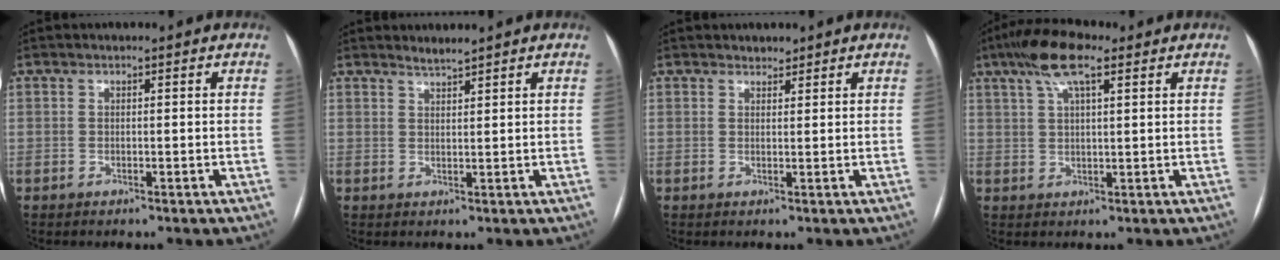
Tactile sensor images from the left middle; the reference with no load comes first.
{"total": 1.7, "force": [1.7, -0.4, 0.3], "torque": [-0.009, -0.002, 0.034]}
{"total": 1.3, "force": [1.2, 0.5, 0.2], "torque": [-0.008, -0.001, 0.019]}
{"total": 8.2, "force": [4.8, 1.8, 6.3], "torque": [-0.130, 0.023, 0.085]}